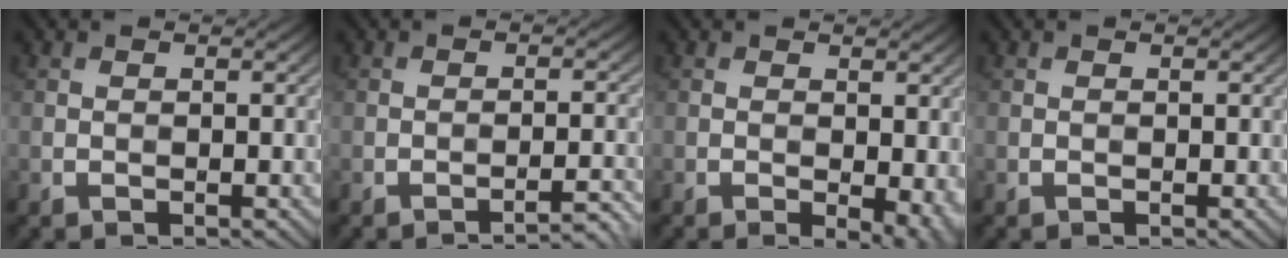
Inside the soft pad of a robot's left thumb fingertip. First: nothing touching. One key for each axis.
{"total": 3.0, "fx": -2.4, "fy": 0.3, "fz": 1.8, "tx": -0.022, "ty": 0.013, "tz": -0.040}
{"total": 4.2, "fx": -1.0, "fy": 2.0, "fz": 3.6, "tx": -0.045, "ty": -0.008, "tz": -0.009}
{"total": 0.0}